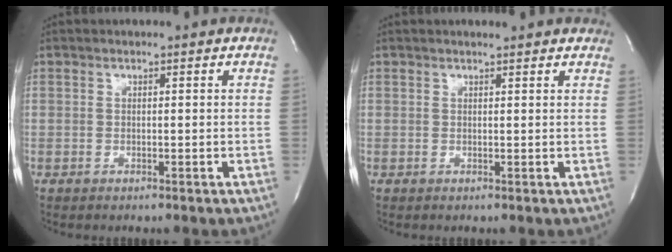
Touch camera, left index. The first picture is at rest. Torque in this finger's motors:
{"motor_torque": [0.18, -0.14, -0.02, 0.02]}